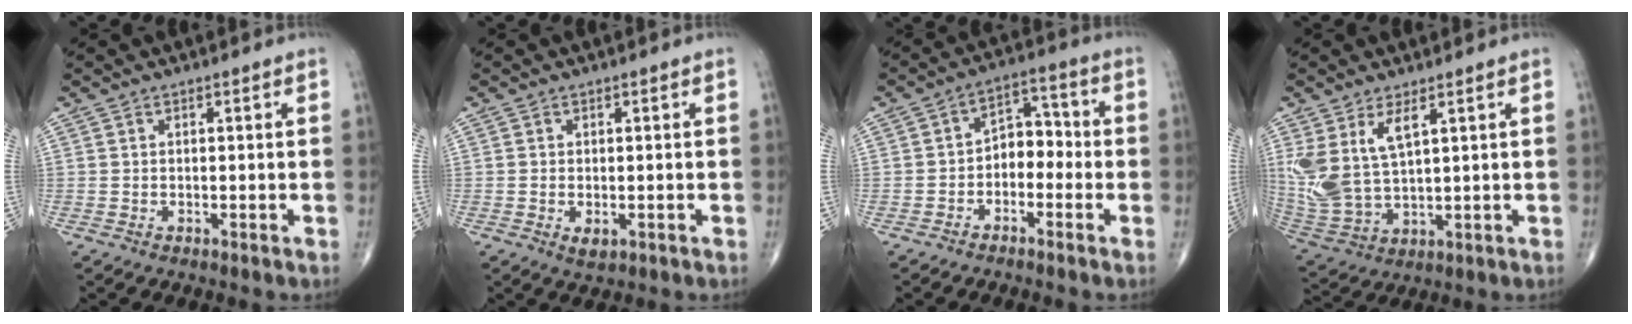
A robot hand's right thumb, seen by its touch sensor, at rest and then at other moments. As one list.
[{"total": 2.1, "force": [-0.5, 1.2, 1.6], "torque": [-0.026, -0.003, -0.007]}, {"total": 6.4, "force": [-1.7, 4.5, 4.2], "torque": [-0.033, 0.041, -0.042]}, {"total": 10.9, "force": [4.4, 4.9, 8.6], "torque": [-0.186, -0.019, 0.104]}]